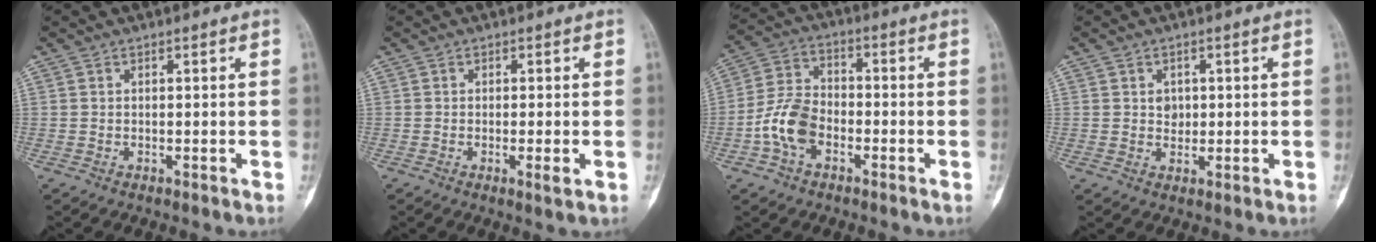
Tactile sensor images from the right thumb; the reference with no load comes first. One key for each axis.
{"total": 2.1, "fx": -0.5, "fy": 0.2, "fz": 2.1, "tx": -0.035, "ty": -0.008, "tz": -0.010}
{"total": 9.2, "fx": -3.3, "fy": 5.9, "fz": 6.2, "tx": -0.119, "ty": 0.032, "tz": -0.071}
{"total": 1.9, "fx": 0.6, "fy": 1.6, "fz": 0.9, "tx": -0.001, "ty": -0.004, "tz": 0.013}